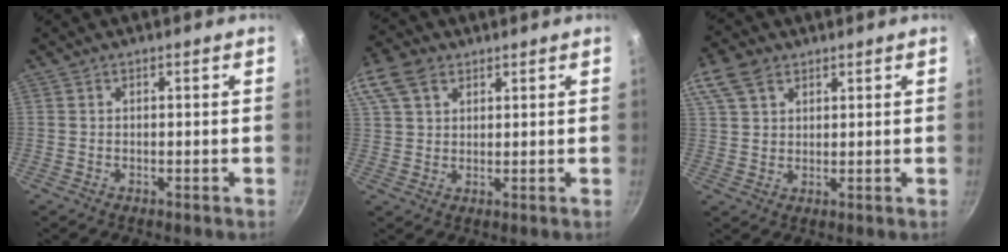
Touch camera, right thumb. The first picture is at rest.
{"total": 11.6, "force": [5.9, 7.9, 6.2], "torque": [-0.133, 0.022, 0.111]}
{"total": 8.6, "force": [4.7, 5.6, 4.5], "torque": [-0.082, 0.005, 0.087]}